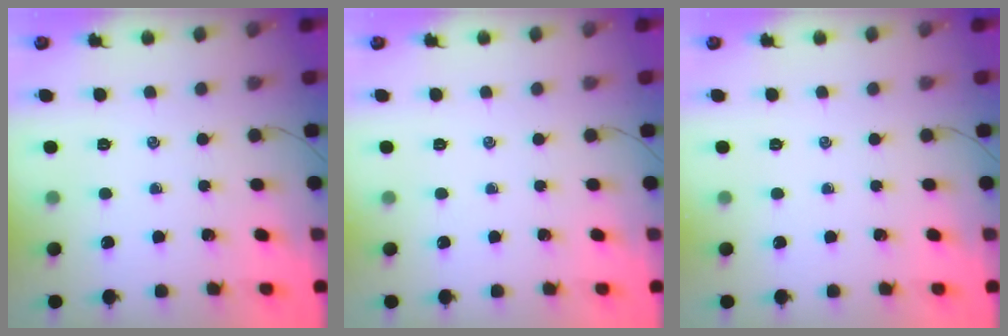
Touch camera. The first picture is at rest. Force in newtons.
{"total": 0.0}
{"total": 0.0}